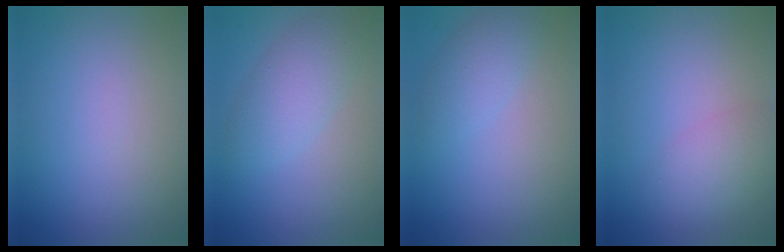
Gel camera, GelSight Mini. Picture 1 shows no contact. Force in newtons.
{"total": 3.7, "press": 3.7, "slide": 0.1}
{"total": 2.5, "press": 2.5, "slide": 0.1}
{"total": 2.9, "press": 2.9, "slide": 0.1}